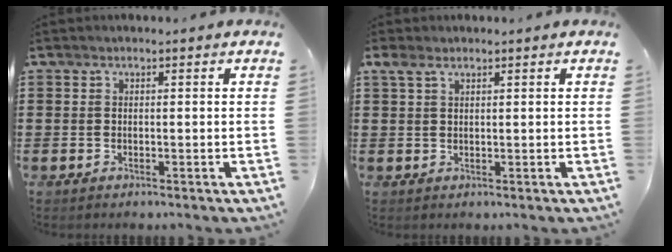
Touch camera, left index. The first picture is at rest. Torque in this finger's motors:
{"motor_torque": [1.85, -0.30, 0.05, 0.03]}